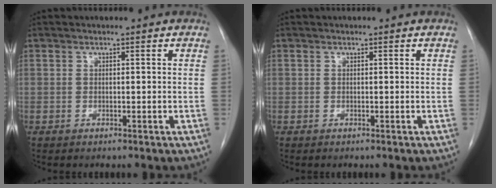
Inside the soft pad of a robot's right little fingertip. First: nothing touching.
{"total": 0.0}